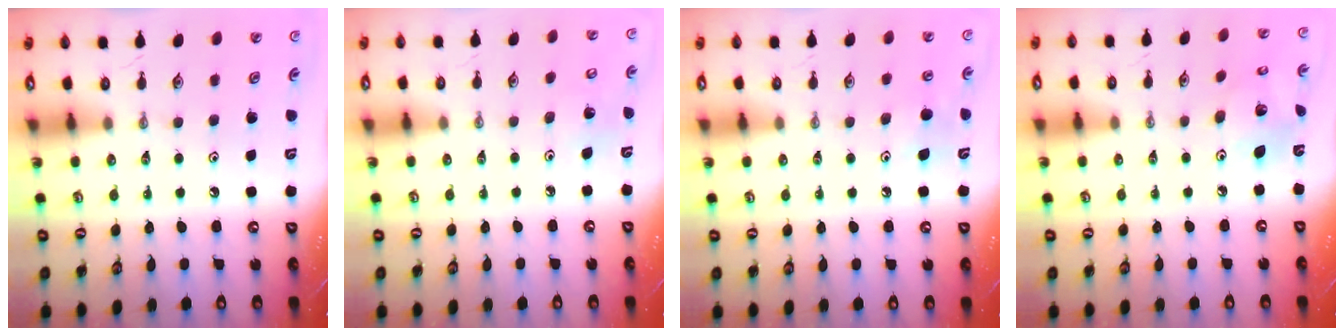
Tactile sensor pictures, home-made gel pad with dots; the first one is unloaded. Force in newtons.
{"total": 4.3, "press": 4.3, "slide": 0.4}
{"total": 7.2, "press": 7.2, "slide": 0.8}
{"total": 7.8, "press": 7.8, "slide": 0.1}